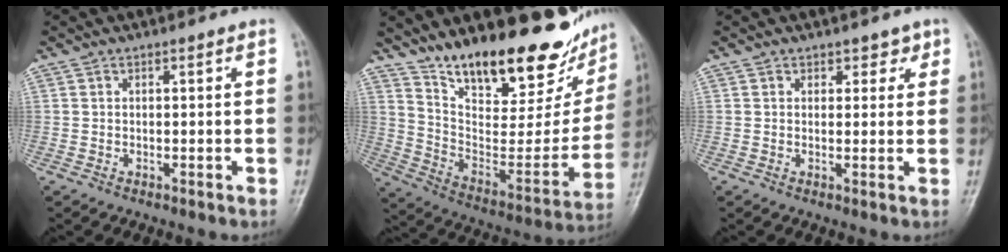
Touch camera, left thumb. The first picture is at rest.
{"total": 27.7, "force": [20.3, 9.8, 16.2], "torque": [-0.213, -0.096, 0.315]}
{"total": 2.4, "force": [1.5, 1.7, 0.8], "torque": [0.019, -0.006, 0.015]}